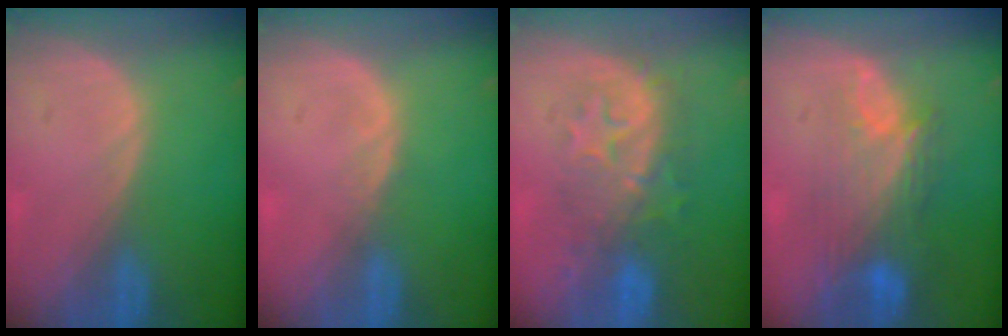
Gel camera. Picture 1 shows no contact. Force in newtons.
{"total": 0.9, "press": 0.9, "slide": 0.2}
{"total": 8.2, "press": 8.1, "slide": 1.0}
{"total": 9.6, "press": 8.1, "slide": 5.1}